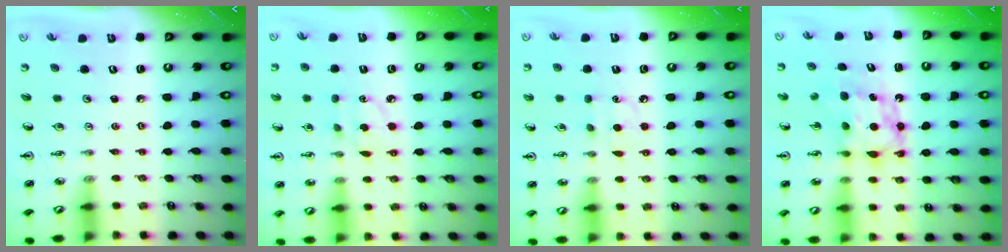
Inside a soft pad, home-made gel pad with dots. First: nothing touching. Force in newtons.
{"total": 3.7, "press": 3.7, "slide": 0.3}
{"total": 6.2, "press": 6.2, "slide": 0.7}
{"total": 7.0, "press": 7.0, "slide": 0.4}